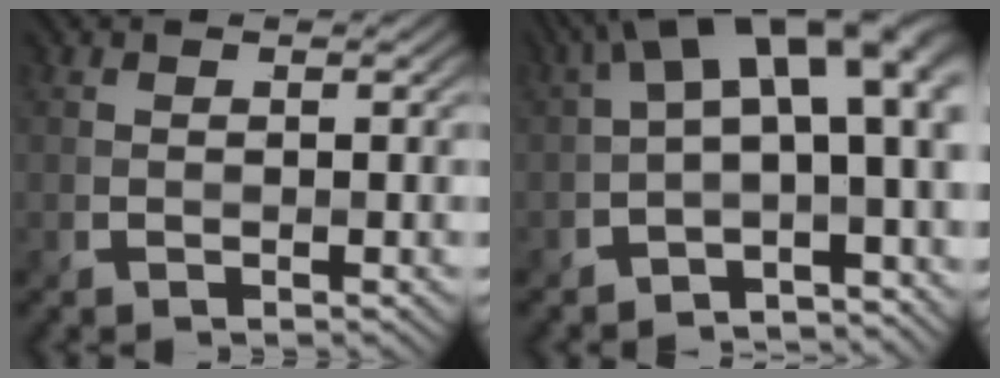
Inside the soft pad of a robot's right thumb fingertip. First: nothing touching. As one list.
[{"total": 14.3, "force": [1.1, 7.0, 12.4], "torque": [-0.180, 0.011, 0.029]}]